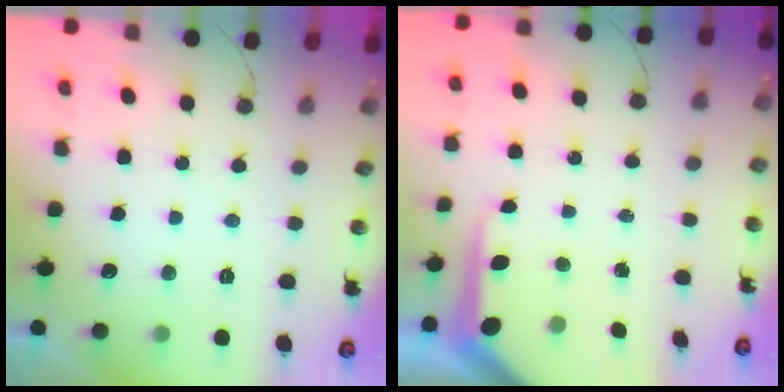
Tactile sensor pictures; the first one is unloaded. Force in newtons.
{"total": 8.1, "press": 8.1, "slide": 0.7}